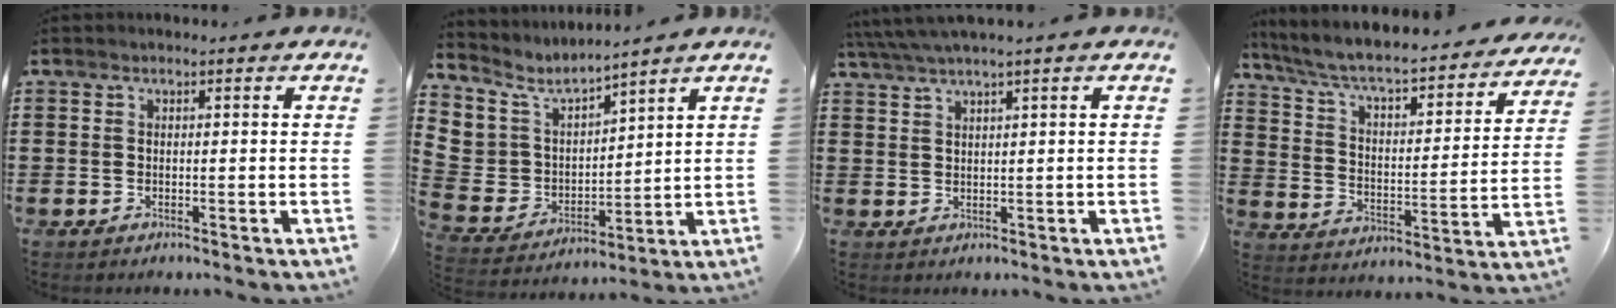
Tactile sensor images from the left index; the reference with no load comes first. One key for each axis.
{"total": 6.0, "fx": 4.4, "fy": 4.1, "fz": -0.1, "tx": -0.050, "ty": -0.041, "tz": 0.080}
{"total": 2.6, "fx": 2.1, "fy": -0.4, "fz": 1.6, "tx": -0.034, "ty": 0.001, "tz": 0.038}
{"total": 5.5, "fx": 4.7, "fy": 0.5, "fz": 2.8, "tx": -0.075, "ty": -0.043, "tz": 0.072}